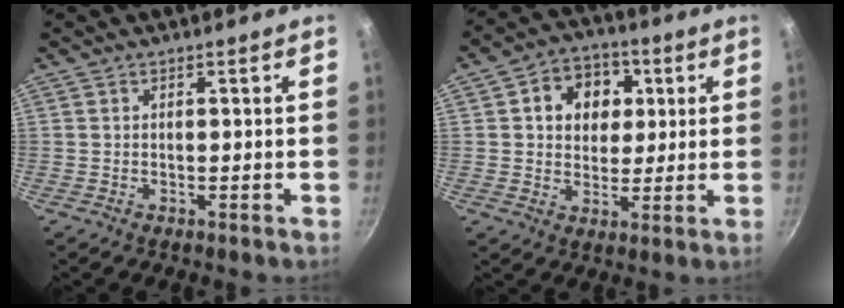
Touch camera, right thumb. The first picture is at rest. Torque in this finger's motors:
{"motor_torque": [-0.29, 0.67, -0.02, 0.15, 0.20]}